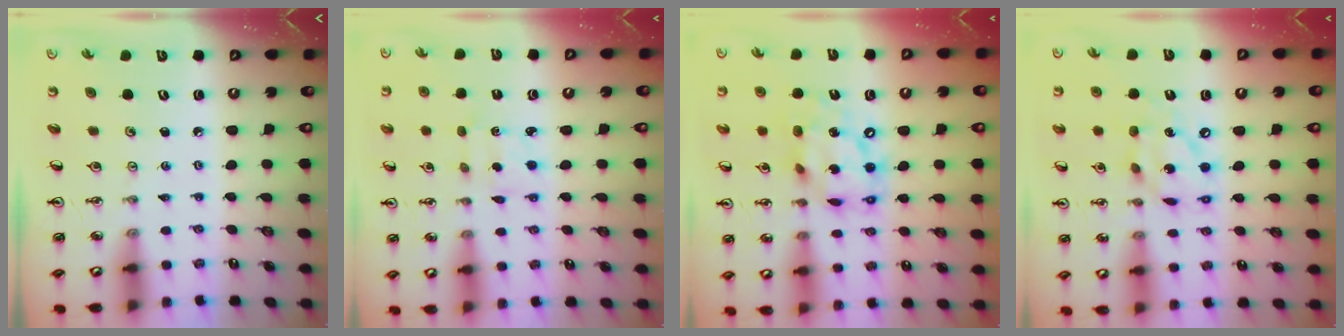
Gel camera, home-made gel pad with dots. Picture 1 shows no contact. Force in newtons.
{"total": 2.0, "press": 1.9, "slide": 0.7}
{"total": 13.4, "press": 13.4, "slide": 1.1}
{"total": 12.7, "press": 12.7, "slide": 1.5}